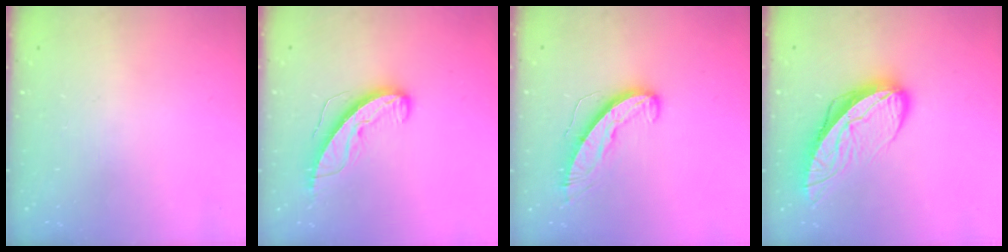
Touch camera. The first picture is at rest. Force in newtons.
{"total": 9.8, "press": 9.8, "slide": 0.6}
{"total": 9.5, "press": 9.5, "slide": 0.4}
{"total": 11.5, "press": 11.4, "slide": 1.5}